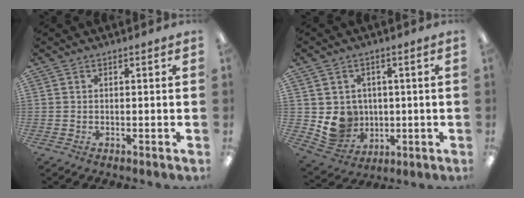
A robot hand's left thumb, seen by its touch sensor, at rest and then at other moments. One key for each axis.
{"total": 8.7, "fx": 0.3, "fy": 8.4, "fz": 2.2, "tx": -0.051, "ty": 0.003, "tz": 0.019}